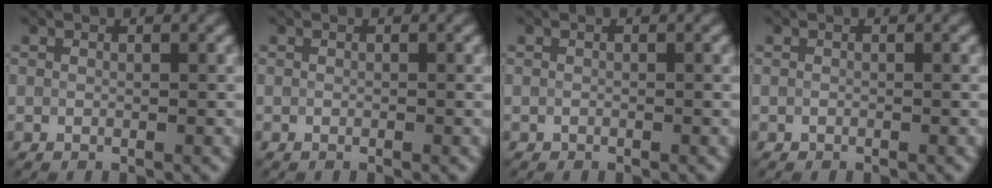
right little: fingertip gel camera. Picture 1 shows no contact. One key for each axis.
{"total": 0.0}
{"total": 0.0}
{"total": 0.0}